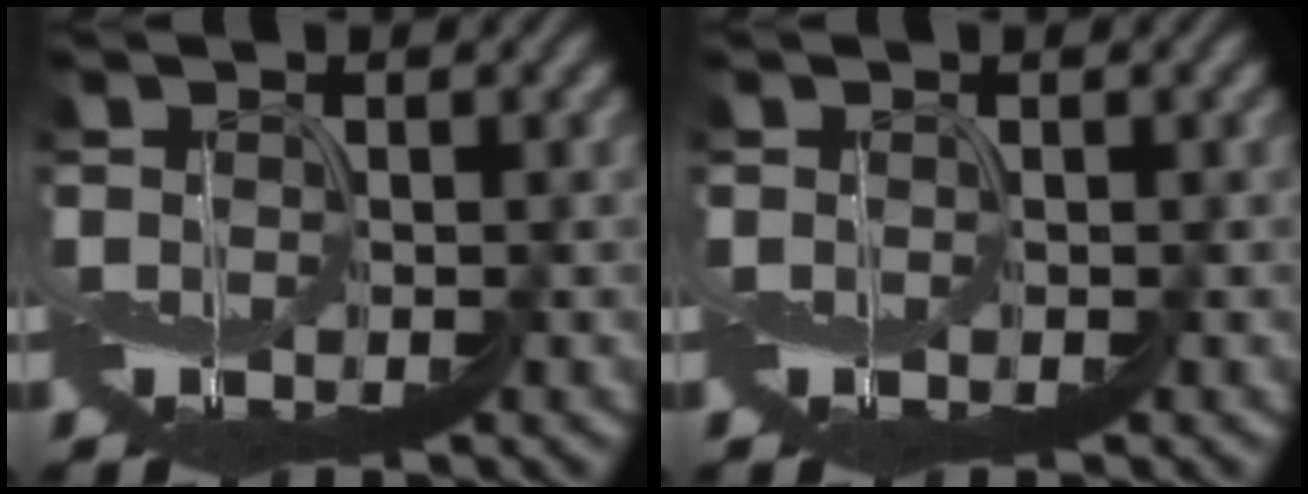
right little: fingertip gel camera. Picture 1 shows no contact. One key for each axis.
{"total": 0.0}